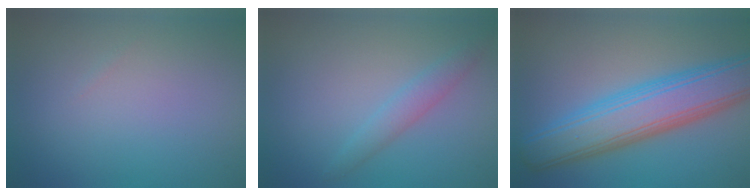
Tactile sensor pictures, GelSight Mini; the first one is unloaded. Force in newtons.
{"total": 1.9, "press": 1.9, "slide": 0.1}
{"total": 8.6, "press": 8.6, "slide": 0.1}